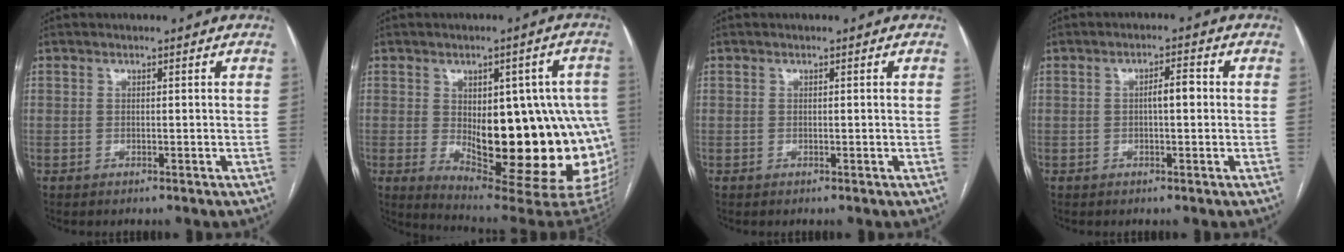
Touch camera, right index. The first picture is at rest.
{"total": 24.4, "force": [-2.7, 8.8, 22.7], "torque": [-0.225, 0.009, -0.010]}
{"total": 0.0}
{"total": 2.9, "force": [0.0, 0.7, 2.8], "torque": [-0.045, 0.009, 0.001]}